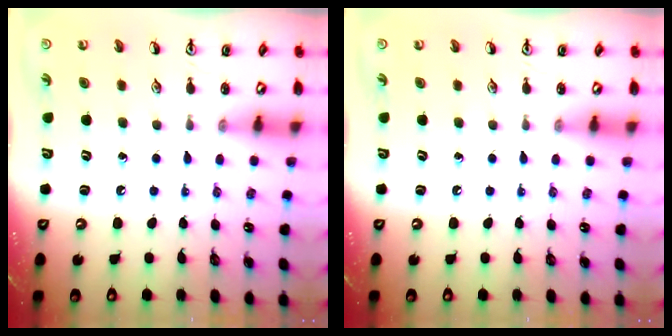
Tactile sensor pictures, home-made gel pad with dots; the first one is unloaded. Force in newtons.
{"total": 0.0}